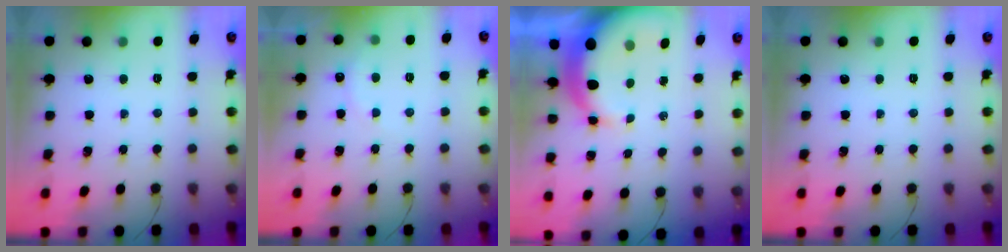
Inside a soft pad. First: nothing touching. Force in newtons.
{"total": 5.9, "press": 5.8, "slide": 1.0}
{"total": 10.3, "press": 10.1, "slide": 1.8}
{"total": 0.0}